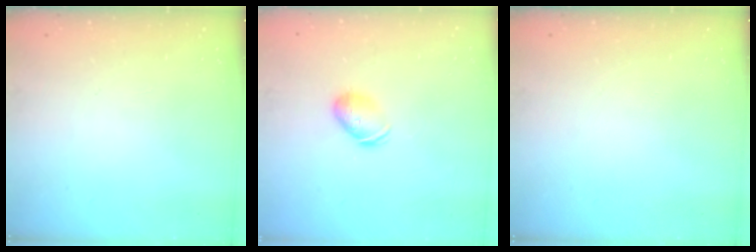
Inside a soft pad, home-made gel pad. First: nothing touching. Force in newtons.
{"total": 7.2, "press": 7.2, "slide": 0.8}
{"total": 0.0}